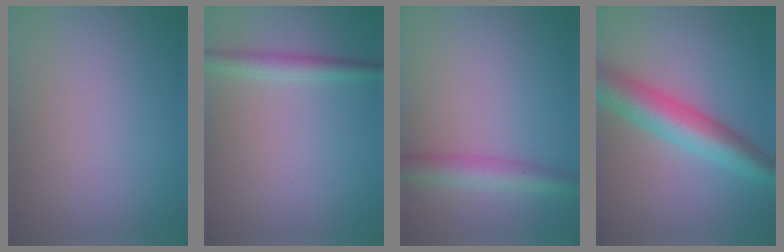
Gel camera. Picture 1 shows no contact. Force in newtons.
{"total": 2.3, "press": 2.3, "slide": 0.0}
{"total": 3.7, "press": 3.7, "slide": 0.1}
{"total": 6.5, "press": 6.5, "slide": 0.1}